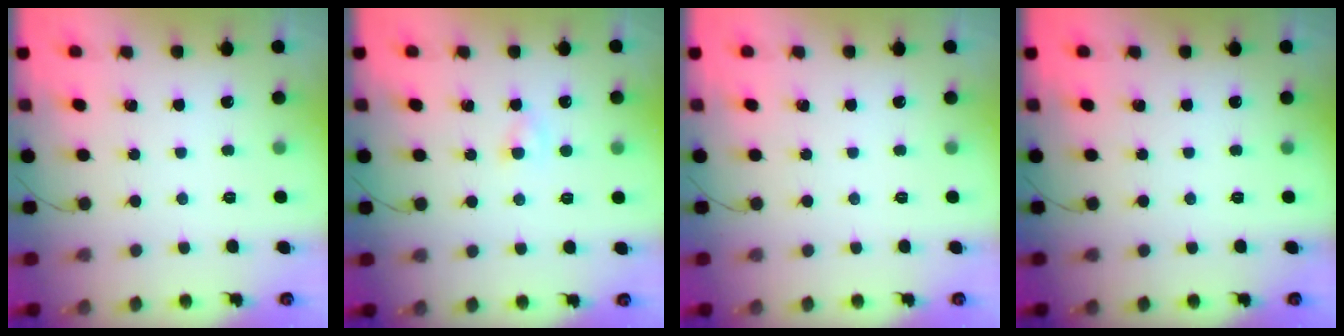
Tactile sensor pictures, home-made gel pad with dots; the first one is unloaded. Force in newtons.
{"total": 1.0, "press": 0.8, "slide": 0.6}
{"total": 0.0}
{"total": 0.0}